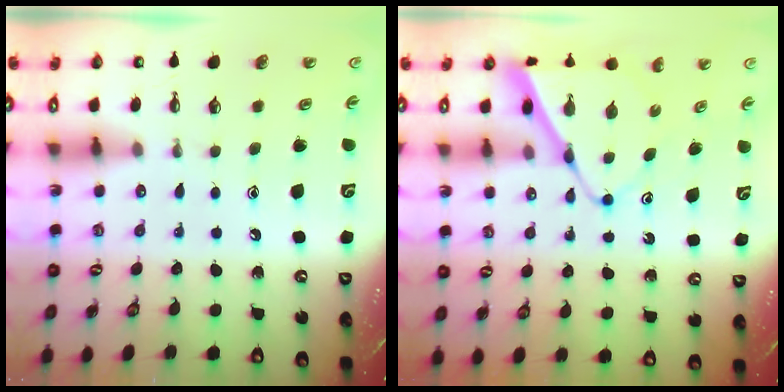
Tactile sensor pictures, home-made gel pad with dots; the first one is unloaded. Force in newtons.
{"total": 9.3, "press": 9.2, "slide": 0.7}